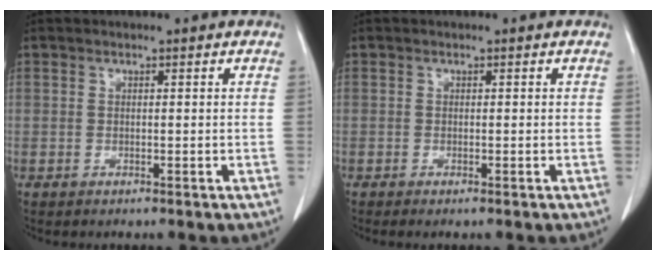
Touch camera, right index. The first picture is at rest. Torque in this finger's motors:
{"motor_torque": [0.02, -0.01, -0.07, 0.02]}